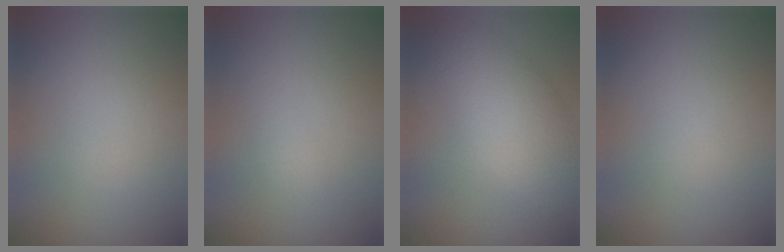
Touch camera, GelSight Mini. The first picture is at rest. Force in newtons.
{"total": 1.1, "press": 1.1, "slide": 0.0}
{"total": 5.6, "press": 5.6, "slide": 0.1}
{"total": 0.0}